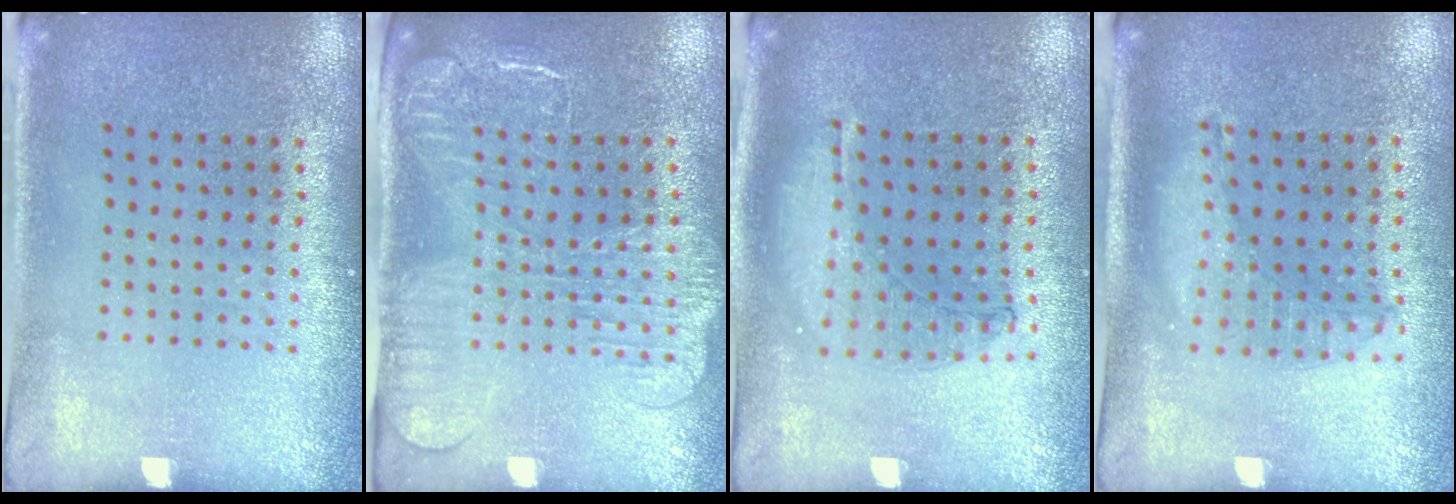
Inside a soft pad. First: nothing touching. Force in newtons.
{"total": 2.3, "press": 2.0, "slide": 1.3}
{"total": 0.9, "press": 0.9, "slide": 0.3}
{"total": 1.2, "press": 1.2, "slide": 0.3}